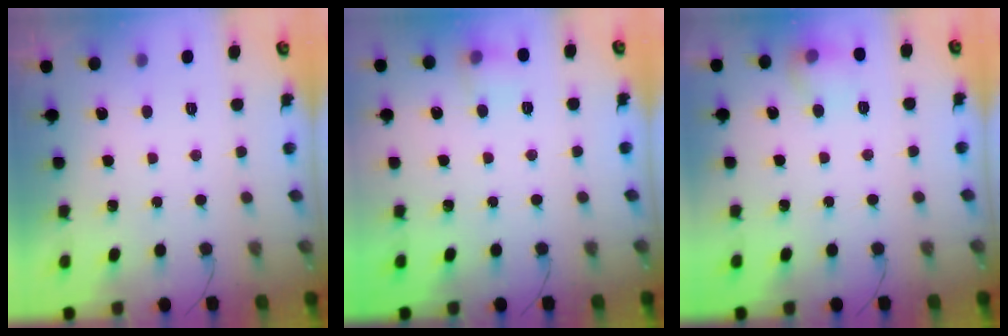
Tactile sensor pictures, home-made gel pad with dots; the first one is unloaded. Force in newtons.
{"total": 7.1, "press": 7.0, "slide": 1.2}
{"total": 7.6, "press": 7.6, "slide": 1.0}